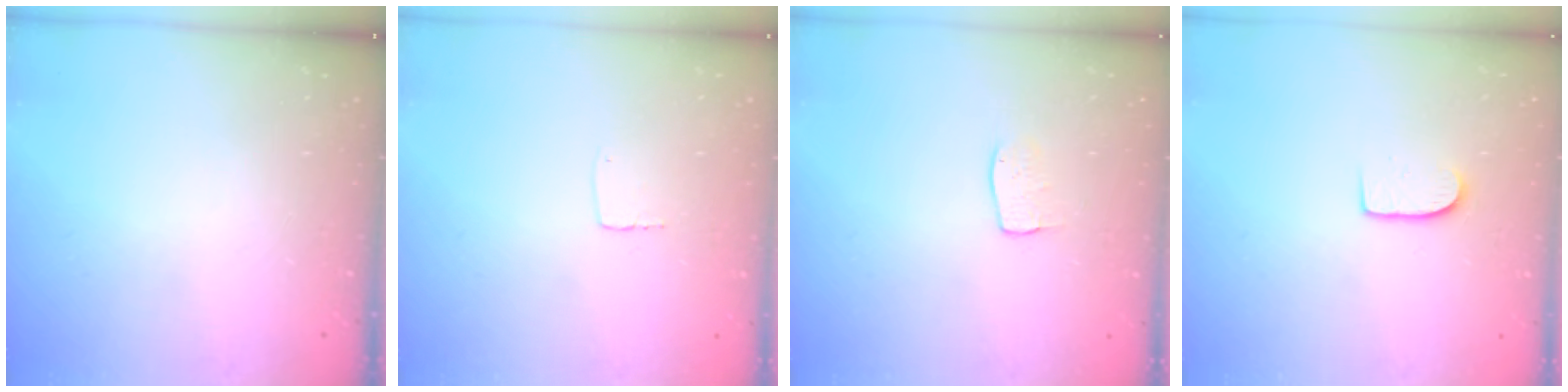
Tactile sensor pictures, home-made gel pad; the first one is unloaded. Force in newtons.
{"total": 2.7, "press": 2.7, "slide": 0.1}
{"total": 5.0, "press": 5.0, "slide": 0.3}
{"total": 7.3, "press": 7.3, "slide": 0.6}